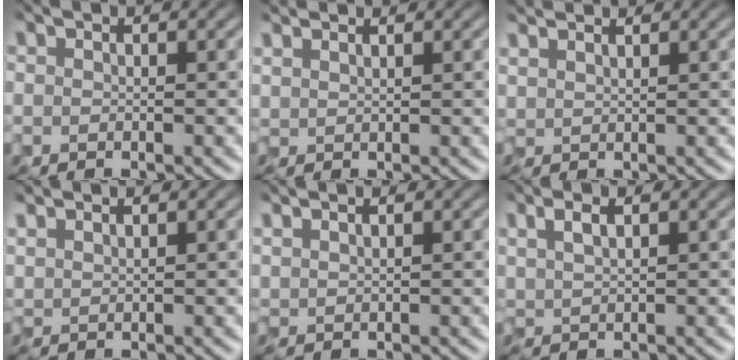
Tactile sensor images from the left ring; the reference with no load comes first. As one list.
[{"total": 2.3, "force": [2.2, 0.5, 0.7], "torque": [-0.012, 0.006, 0.030]}, {"total": 2.6, "force": [2.4, 0.4, 0.8], "torque": [-0.008, 0.006, 0.034]}, {"total": 1.3, "force": [1.2, 0.1, 0.2], "torque": [-0.007, 0.003, 0.026]}, {"total": 1.3, "force": [1.2, 0.3, 0.5], "torque": [-0.008, 0.004, 0.020]}, {"total": 2.0, "force": [1.3, 0.6, 1.4], "torque": [-0.027, 0.002, 0.028]}]